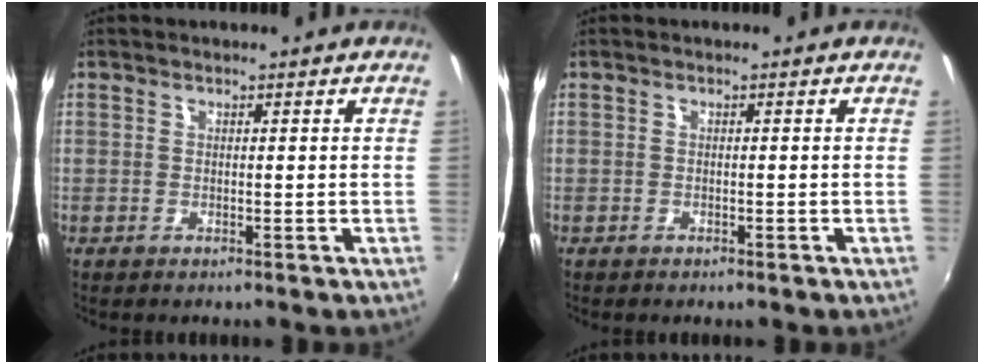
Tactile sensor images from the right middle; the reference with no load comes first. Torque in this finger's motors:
{"motor_torque": [-0.39, 0.07, -0.04, -0.01]}